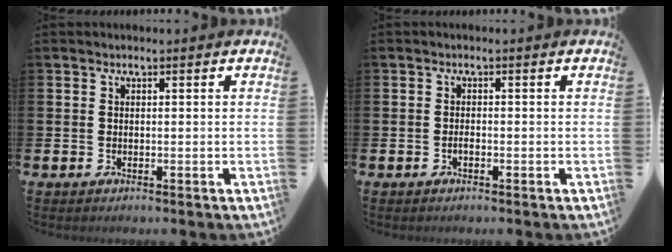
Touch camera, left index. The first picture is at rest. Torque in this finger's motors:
{"motor_torque": [0.21, 0.13, 0.00, 0.00]}